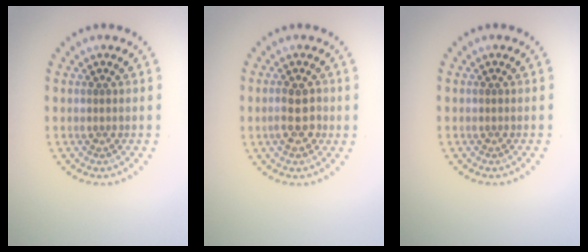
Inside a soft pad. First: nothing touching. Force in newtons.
{"total": 2.8, "press": 2.8, "slide": 0.4}
{"total": 0.0}